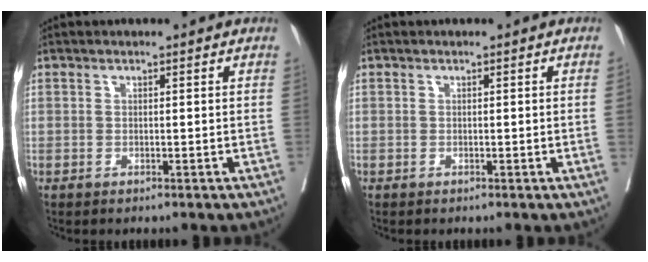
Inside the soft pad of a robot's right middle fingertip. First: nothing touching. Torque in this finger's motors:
{"motor_torque": [0.69, -0.80, -0.14, -0.21]}